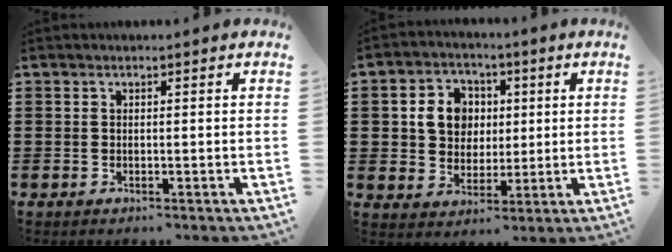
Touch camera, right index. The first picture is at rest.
{"total": 6.9, "force": [1.1, 6.2, 2.9], "torque": [-0.067, 0.015, 0.015]}